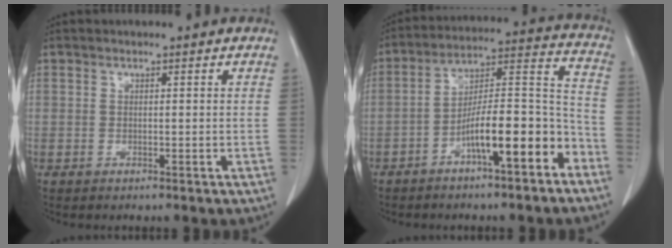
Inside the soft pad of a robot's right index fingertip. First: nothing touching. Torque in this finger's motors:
{"motor_torque": [1.63, -0.51, 0.88, 0.21]}